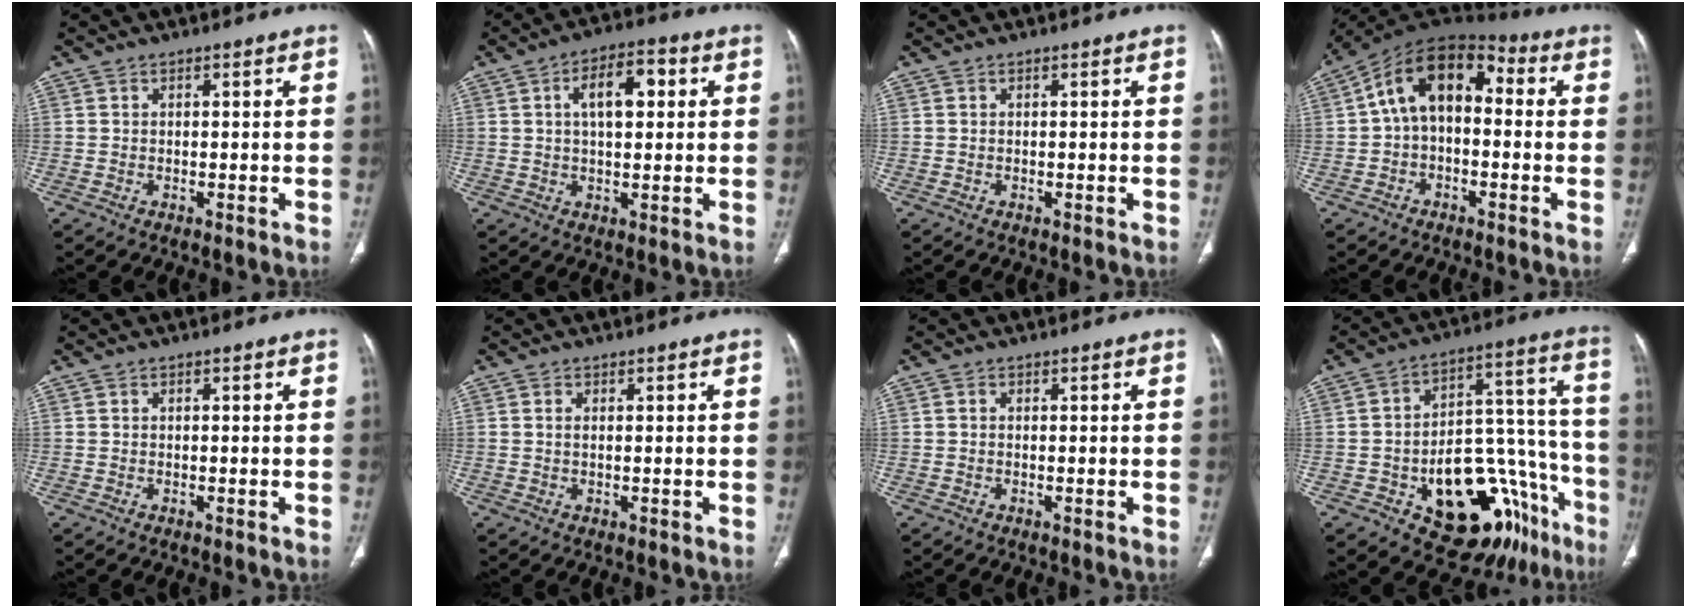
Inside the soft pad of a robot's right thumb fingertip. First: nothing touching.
{"total": 8.9, "force": [2.2, 4.4, 7.4], "torque": [-0.107, 0.015, 0.029]}
{"total": 0.0}
{"total": 12.8, "force": [0.8, 8.0, 10.0], "torque": [-0.143, 0.047, -0.002]}
{"total": 0.0}
{"total": 0.8, "force": [0.2, 0.4, 0.6], "torque": [-0.017, 0.002, 0.006]}
{"total": 0.0}
{"total": 24.5, "force": [-12.1, 12.9, 16.9], "torque": [-0.154, 0.106, -0.160]}